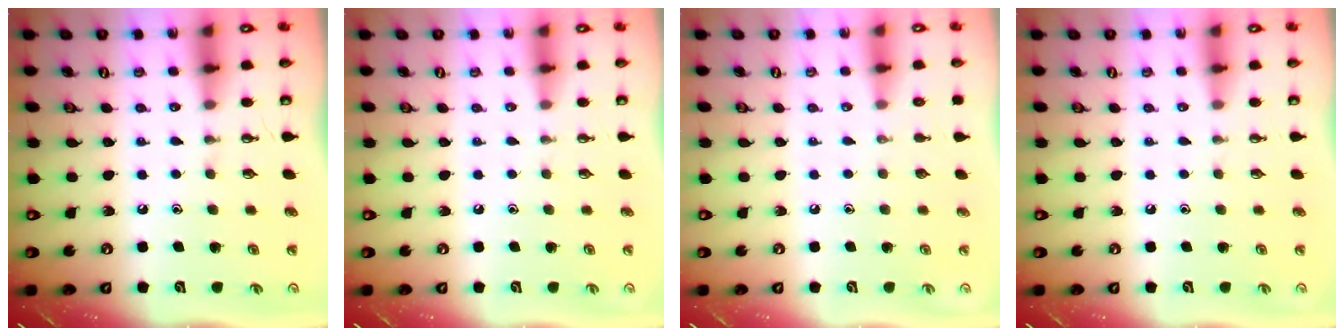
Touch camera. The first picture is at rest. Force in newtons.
{"total": 0.0}
{"total": 0.0}
{"total": 0.0}